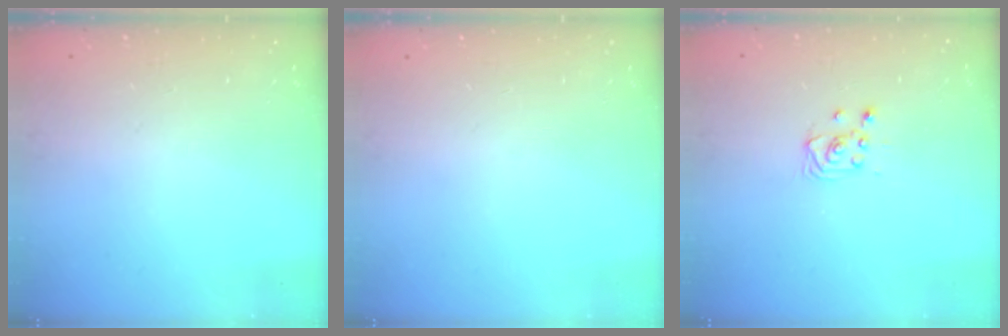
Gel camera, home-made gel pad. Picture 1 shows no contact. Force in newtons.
{"total": 0.0}
{"total": 2.9, "press": 2.9, "slide": 0.4}